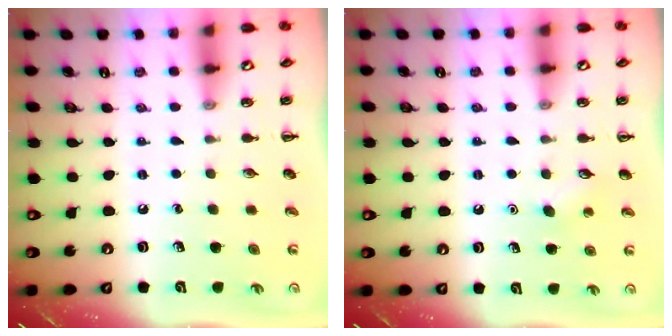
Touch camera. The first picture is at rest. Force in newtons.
{"total": 3.4, "press": 3.3, "slide": 0.7}